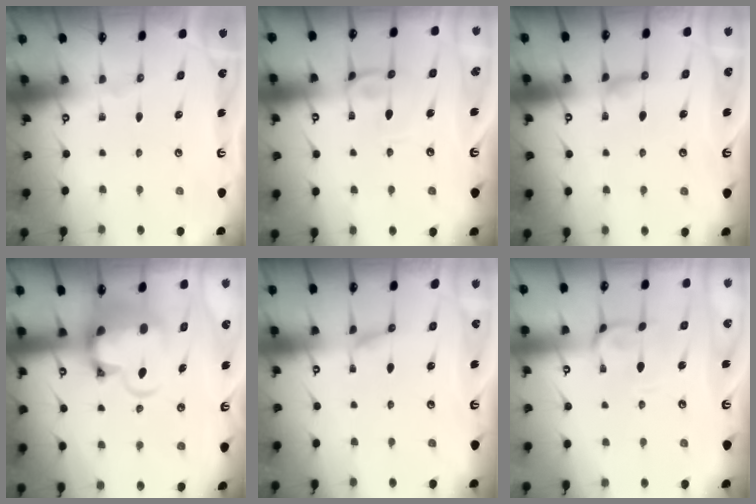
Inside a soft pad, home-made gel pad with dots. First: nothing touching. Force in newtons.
{"total": 1.0, "press": 0.9, "slide": 0.5}
{"total": 2.2, "press": 2.2, "slide": 0.4}
{"total": 7.2, "press": 6.9, "slide": 1.9}
{"total": 1.2, "press": 0.9, "slide": 0.8}
{"total": 1.6, "press": 1.4, "slide": 0.9}